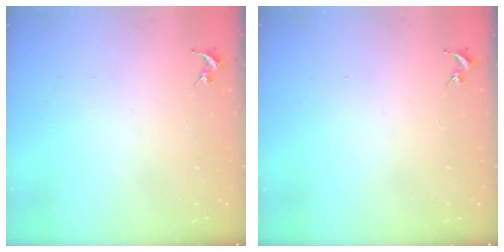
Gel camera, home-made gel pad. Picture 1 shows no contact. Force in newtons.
{"total": 0.0}